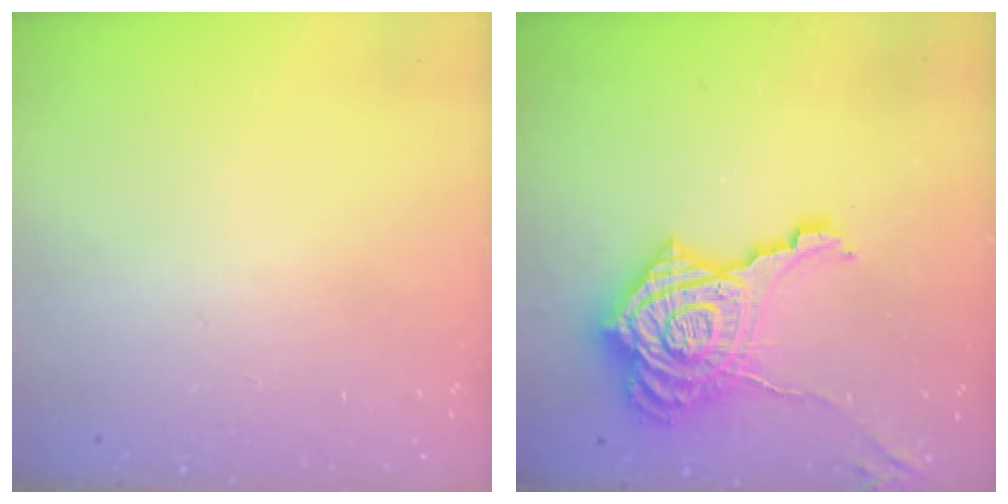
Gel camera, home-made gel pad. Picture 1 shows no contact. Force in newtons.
{"total": 23.1, "press": 23.0, "slide": 2.2}